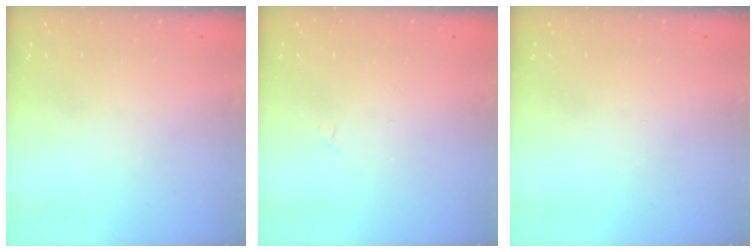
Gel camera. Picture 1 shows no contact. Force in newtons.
{"total": 3.3, "press": 3.3, "slide": 0.5}
{"total": 0.0}